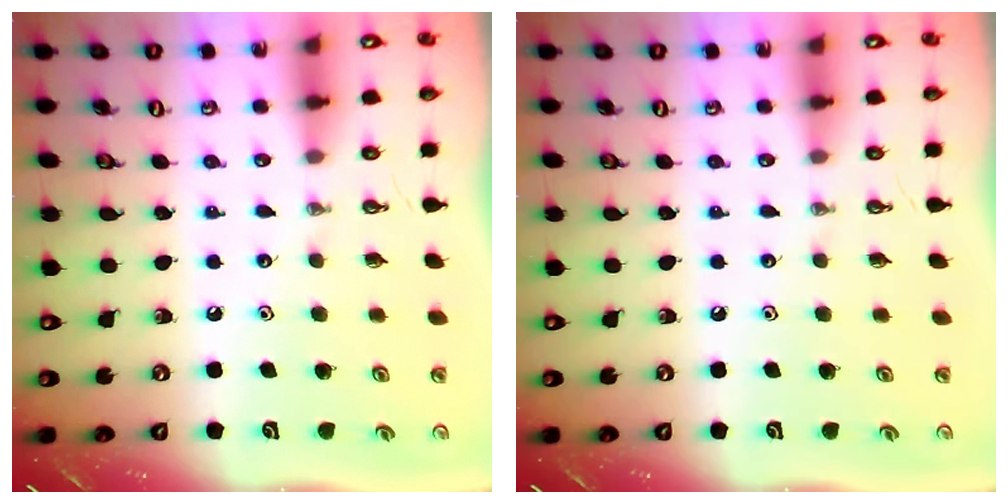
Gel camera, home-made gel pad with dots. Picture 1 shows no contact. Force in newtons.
{"total": 0.0}